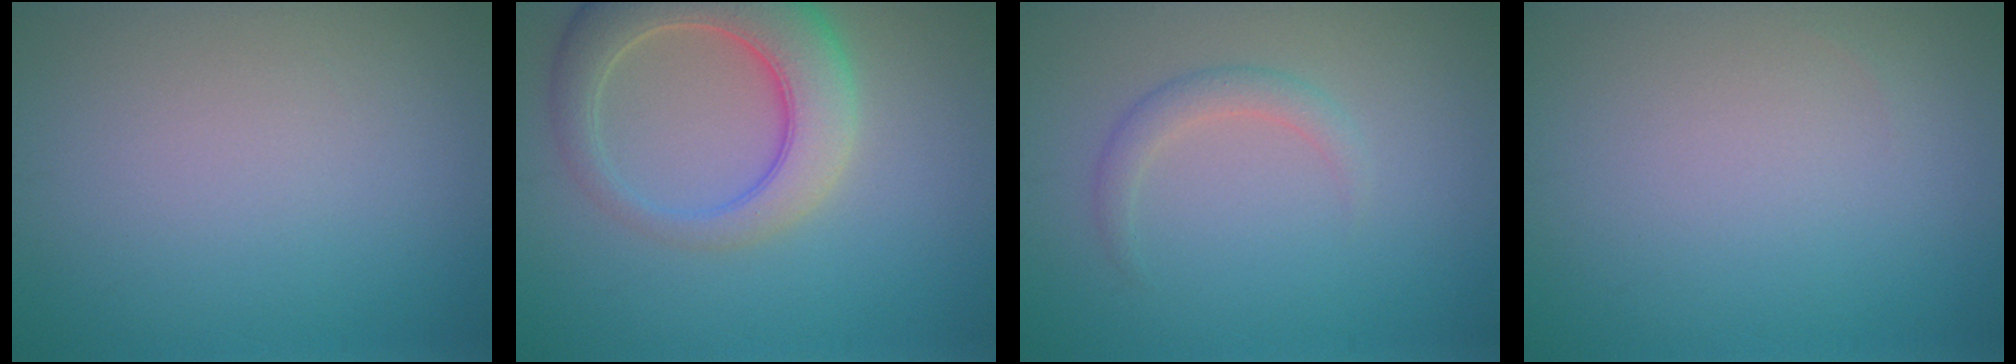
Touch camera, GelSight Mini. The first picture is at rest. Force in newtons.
{"total": 7.1, "press": 7.1, "slide": 0.6}
{"total": 1.8, "press": 1.7, "slide": 0.1}
{"total": 0.0}